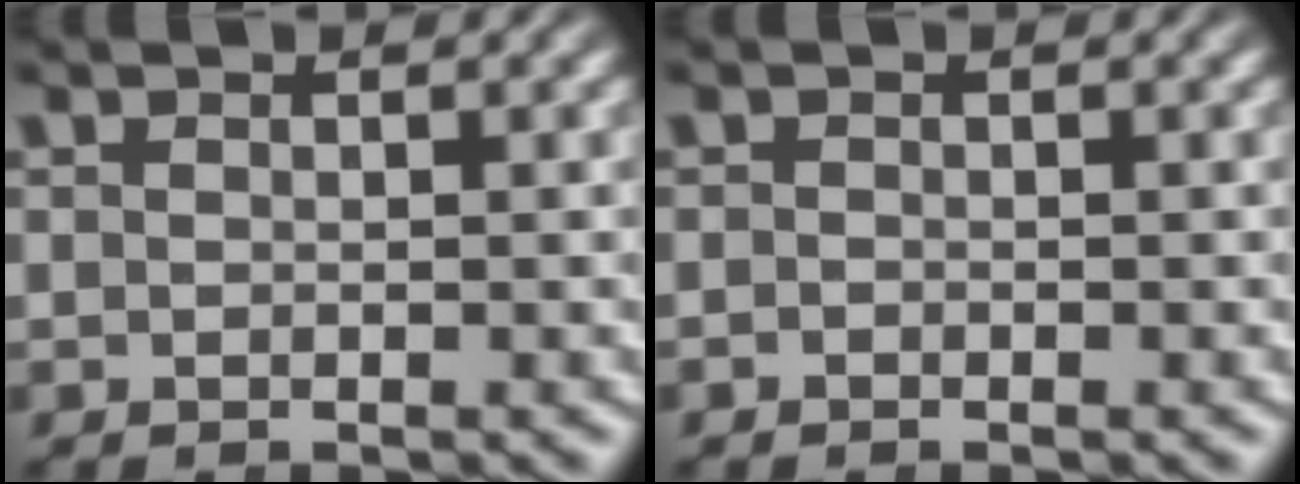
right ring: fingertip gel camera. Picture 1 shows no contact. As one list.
[{"total": 0.6, "force": [-0.6, 0.2, -0.2], "torque": [0.008, -0.005, -0.008]}]